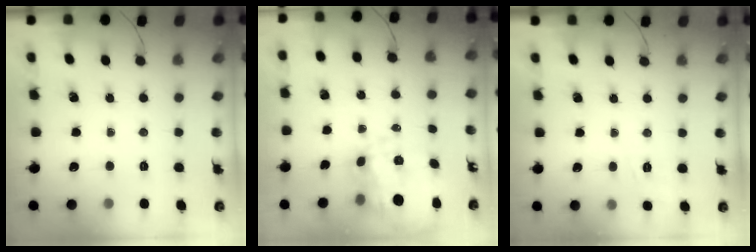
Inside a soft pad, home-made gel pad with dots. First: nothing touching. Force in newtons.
{"total": 11.1, "press": 11.0, "slide": 1.7}
{"total": 7.9, "press": 7.7, "slide": 2.1}